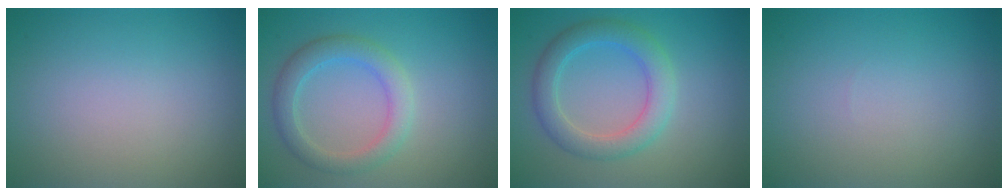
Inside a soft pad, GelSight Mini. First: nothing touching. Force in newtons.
{"total": 3.3, "press": 3.3, "slide": 0.2}
{"total": 3.9, "press": 3.9, "slide": 0.1}
{"total": 0.0}